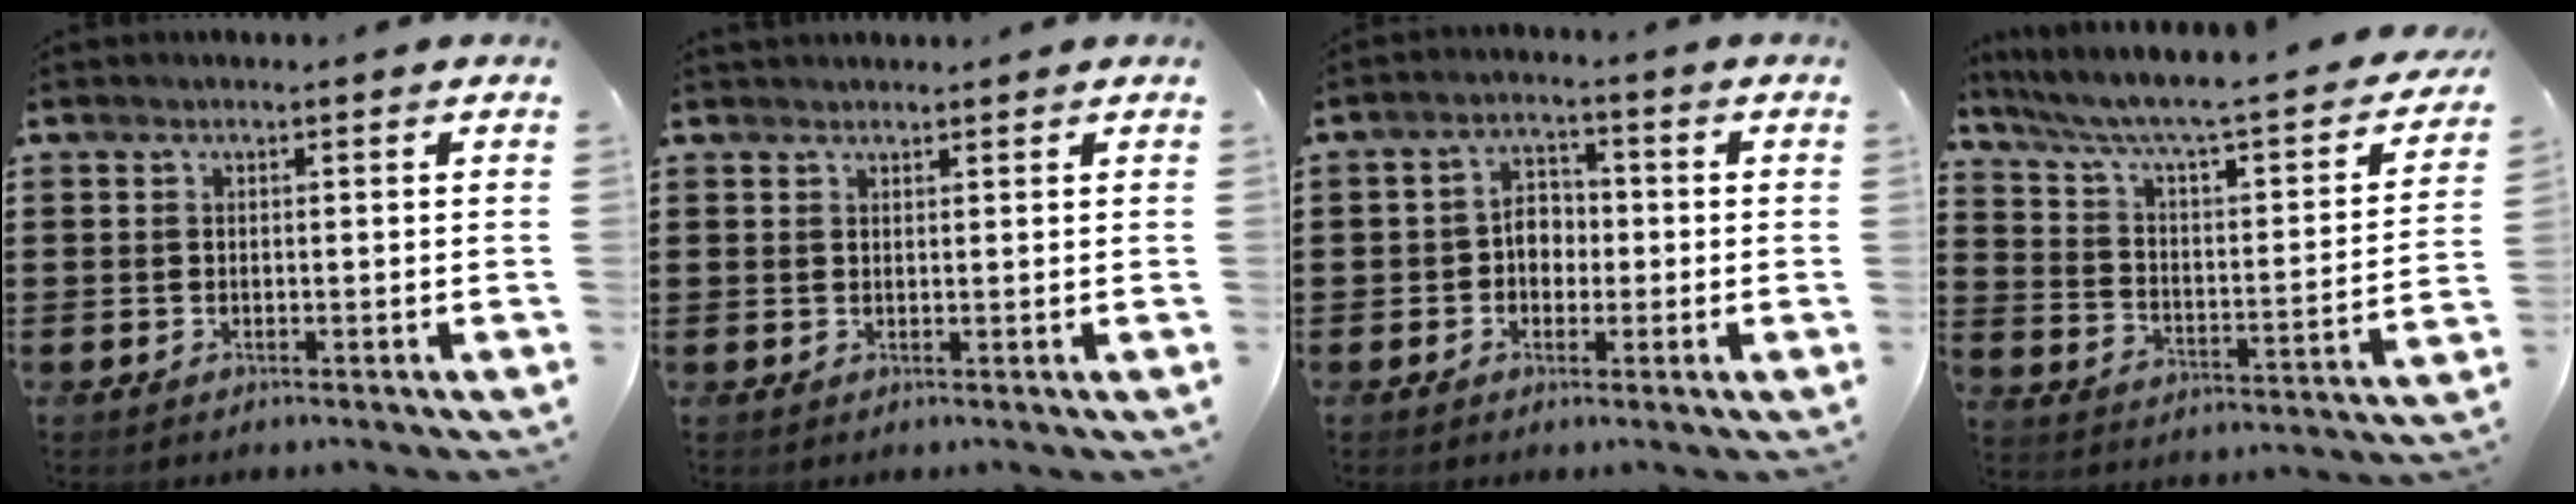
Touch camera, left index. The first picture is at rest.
{"total": 1.1, "force": [1.1, 0.1, 0.0], "torque": [-0.002, 0.000, 0.022]}
{"total": 4.1, "force": [-0.7, 3.1, 2.5], "torque": [-0.048, 0.007, -0.020]}
{"total": 5.3, "force": [3.4, 0.7, 3.9], "torque": [-0.094, -0.036, 0.047]}